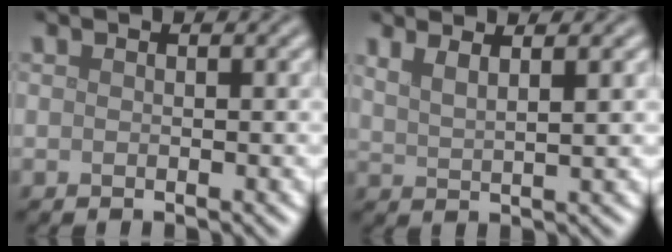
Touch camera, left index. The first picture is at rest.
{"total": 2.8, "force": [1.8, 0.9, 2.0], "torque": [-0.021, 0.011, 0.017]}